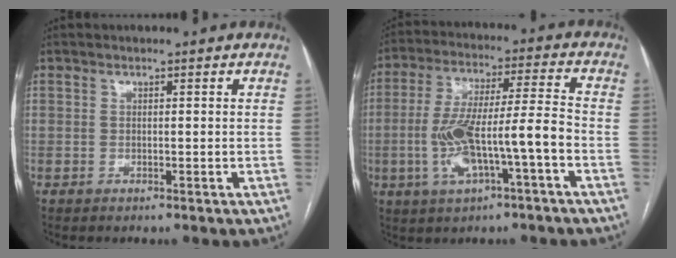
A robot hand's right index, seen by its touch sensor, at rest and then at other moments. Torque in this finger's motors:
{"motor_torque": [1.49, -0.65, 0.59, 0.21]}